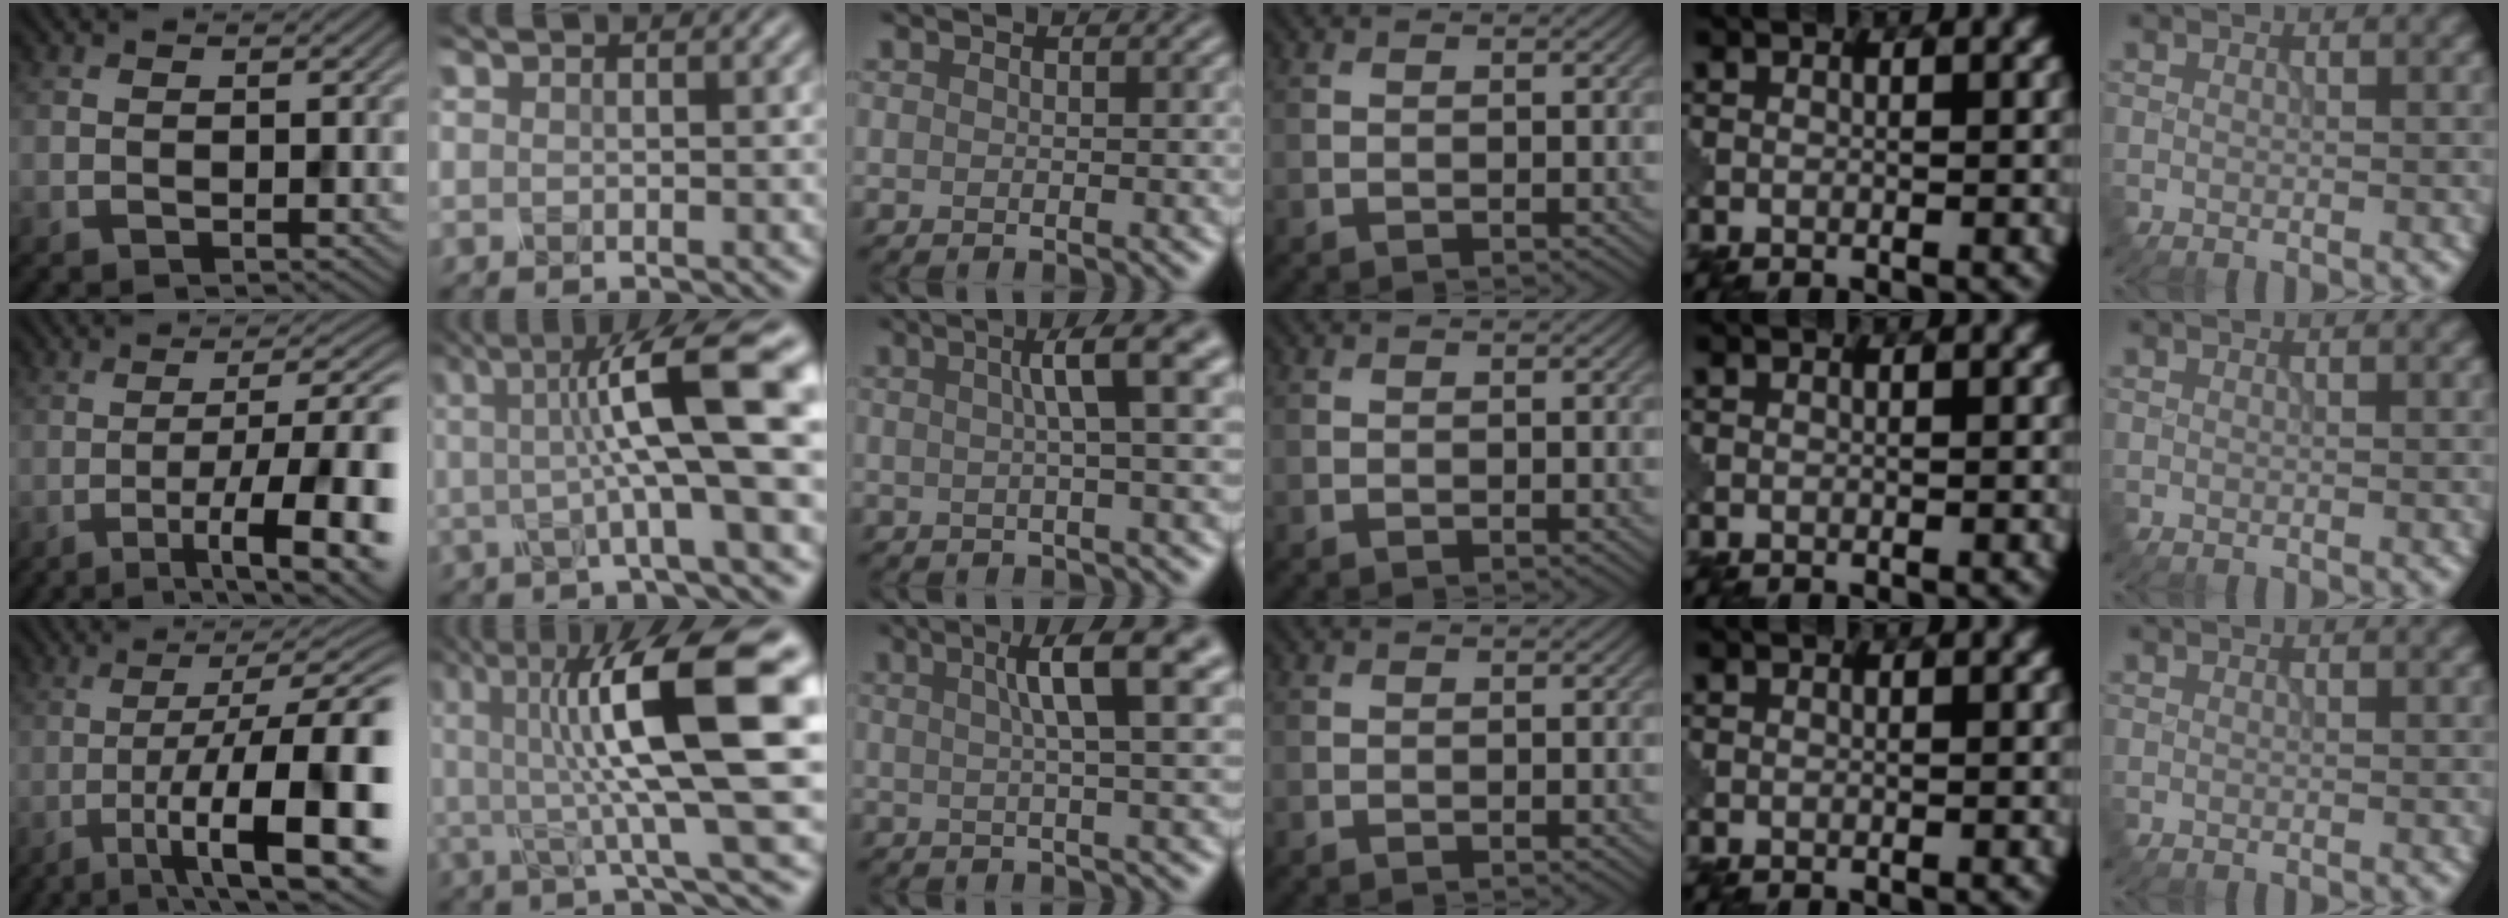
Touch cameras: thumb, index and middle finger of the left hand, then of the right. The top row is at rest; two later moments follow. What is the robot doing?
{"motion": "shake", "object": "plastic piggy bank"}